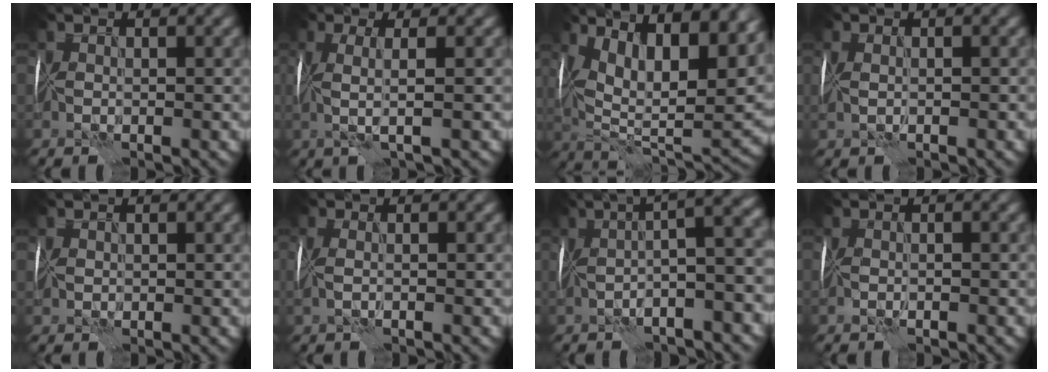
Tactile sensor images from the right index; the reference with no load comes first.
{"total": 2.7, "force": [0.3, 0.4, 2.7], "torque": [-0.053, 0.002, 0.003]}
{"total": 17.8, "force": [7.3, 7.9, 14.2], "torque": [-0.212, 0.039, 0.132]}
{"total": 1.6, "force": [0.4, 0.9, 1.3], "torque": [-0.022, 0.012, 0.007]}
{"total": 0.7, "force": [0.4, 0.6, 0.1], "torque": [0.000, 0.006, 0.006]}
{"total": 1.4, "force": [0.2, 0.4, 1.4], "torque": [-0.021, 0.005, -0.002]}
{"total": 8.6, "force": [0.4, 2.3, 8.3], "torque": [-0.094, 0.032, -0.003]}
{"total": 0.9, "force": [-0.5, 0.3, 0.7], "torque": [-0.015, 0.002, -0.010]}